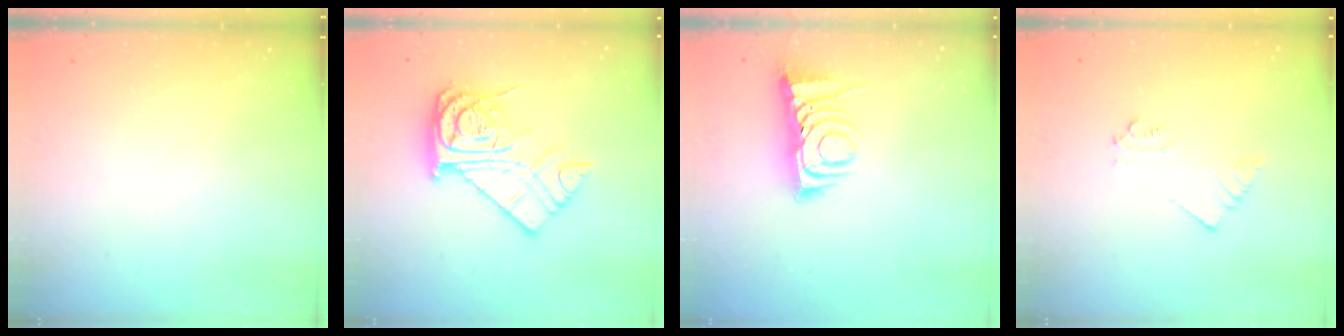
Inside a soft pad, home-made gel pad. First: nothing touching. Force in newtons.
{"total": 16.8, "press": 16.7, "slide": 1.7}
{"total": 7.3, "press": 7.2, "slide": 0.8}
{"total": 3.2, "press": 3.2, "slide": 0.2}